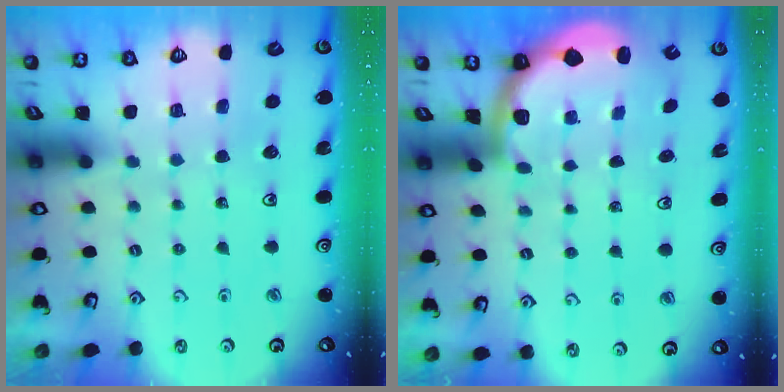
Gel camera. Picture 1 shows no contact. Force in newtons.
{"total": 1.9, "press": 1.8, "slide": 0.5}